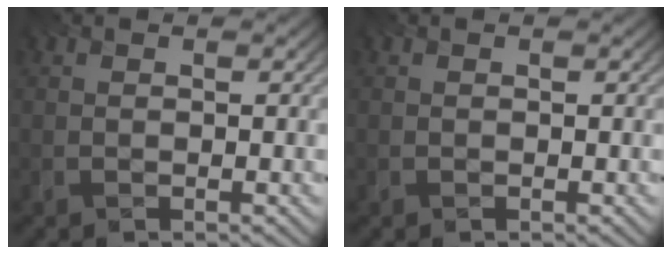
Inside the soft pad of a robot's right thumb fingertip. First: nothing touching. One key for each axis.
{"total": 0.0}